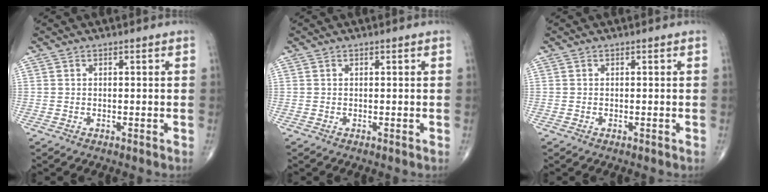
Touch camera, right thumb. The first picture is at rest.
{"total": 0.0}
{"total": 0.0}